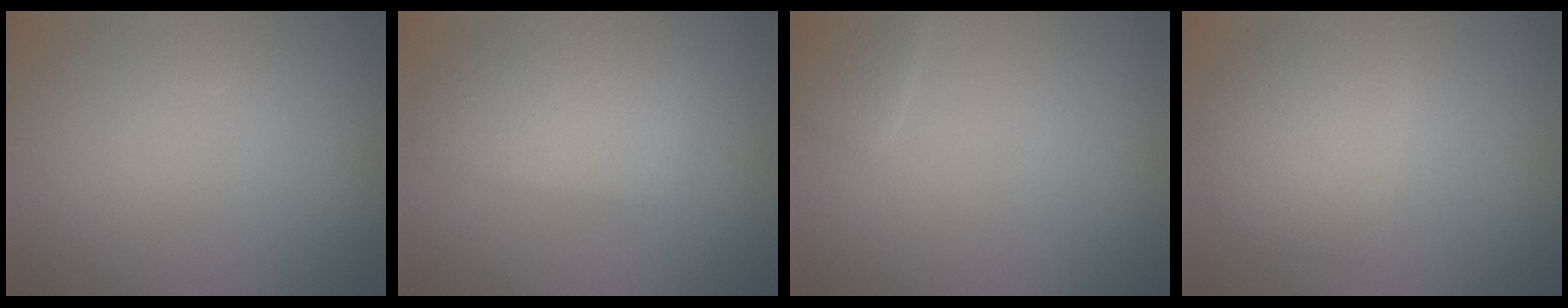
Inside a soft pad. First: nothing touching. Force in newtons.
{"total": 4.8, "press": 4.8, "slide": 0.1}
{"total": 1.4, "press": 1.4, "slide": 0.1}
{"total": 3.9, "press": 3.9, "slide": 0.1}